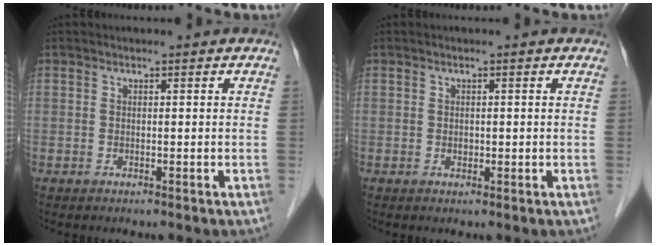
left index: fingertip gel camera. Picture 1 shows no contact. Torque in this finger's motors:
{"motor_torque": [0.03, 0.02, -0.04, 0.00]}